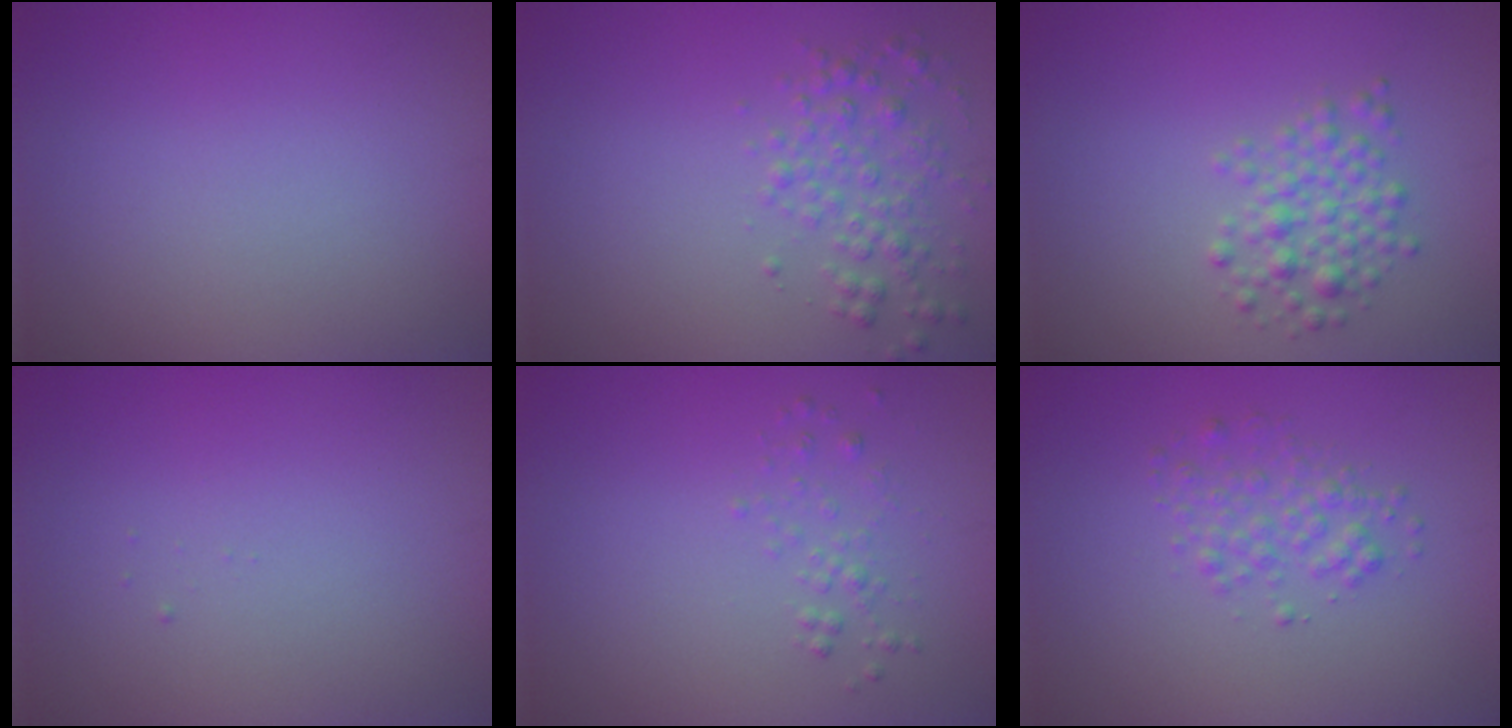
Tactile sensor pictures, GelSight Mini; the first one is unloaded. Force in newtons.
{"total": 2.5, "press": 2.5, "slide": 0.1}
{"total": 2.6, "press": 2.6, "slide": 0.2}
{"total": 0.0}
{"total": 1.0, "press": 1.0, "slide": 0.0}
{"total": 2.0, "press": 2.0, "slide": 0.1}